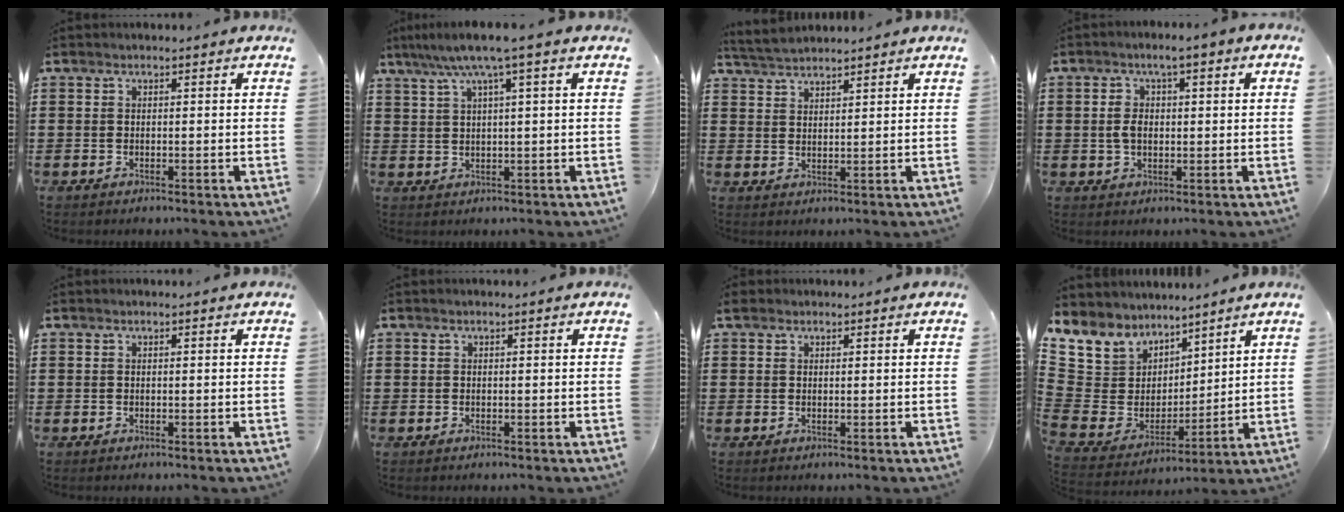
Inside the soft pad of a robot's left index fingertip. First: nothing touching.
{"total": 5.4, "force": [2.8, -0.2, 4.6], "torque": [-0.096, 0.000, 0.044]}
{"total": 3.4, "force": [3.3, 0.4, 0.7], "torque": [-0.025, -0.004, 0.062]}
{"total": 4.1, "force": [0.2, 2.1, 3.6], "torque": [-0.078, 0.008, -0.002]}
{"total": 0.0}
{"total": 0.0}
{"total": 1.5, "force": [1.0, 0.9, 0.5], "torque": [-0.015, 0.006, 0.020]}
{"total": 8.3, "force": [6.0, 5.7, -0.7], "torque": [-0.051, -0.060, 0.120]}